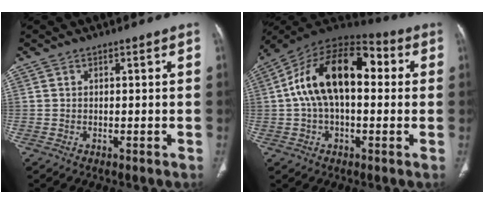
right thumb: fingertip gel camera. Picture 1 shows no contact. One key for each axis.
{"total": 18.7, "fx": 2.3, "fy": 10.4, "fz": 15.4, "tx": -0.255, "ty": 0.049, "tz": 0.030}